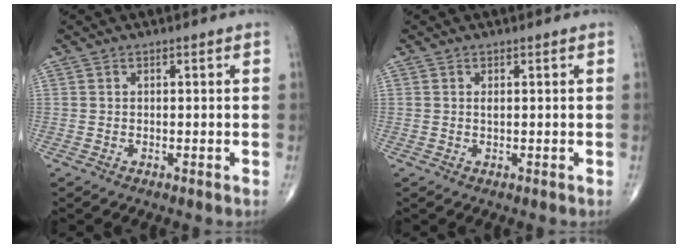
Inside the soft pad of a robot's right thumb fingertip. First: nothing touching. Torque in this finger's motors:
{"motor_torque": [1.18, 1.06, 0.23, -0.43, 0.00]}